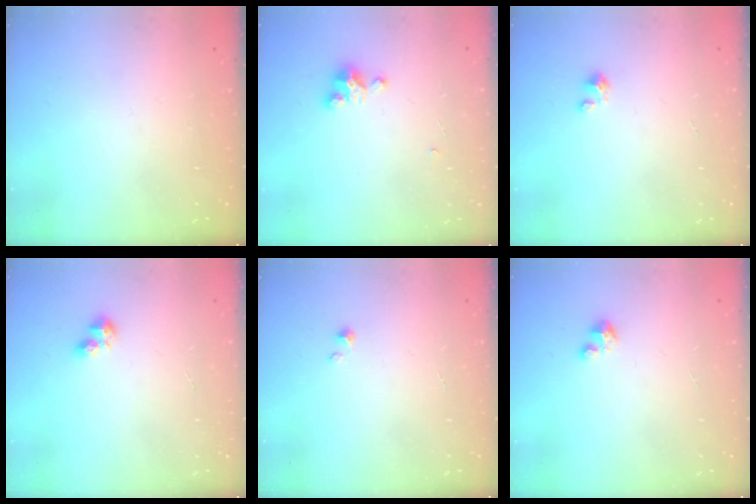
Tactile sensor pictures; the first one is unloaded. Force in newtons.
{"total": 2.9, "press": 2.9, "slide": 0.3}
{"total": 1.8, "press": 1.8, "slide": 0.2}
{"total": 3.4, "press": 3.4, "slide": 0.4}
{"total": 0.6, "press": 0.6, "slide": 0.1}
{"total": 1.7, "press": 1.6, "slide": 0.1}